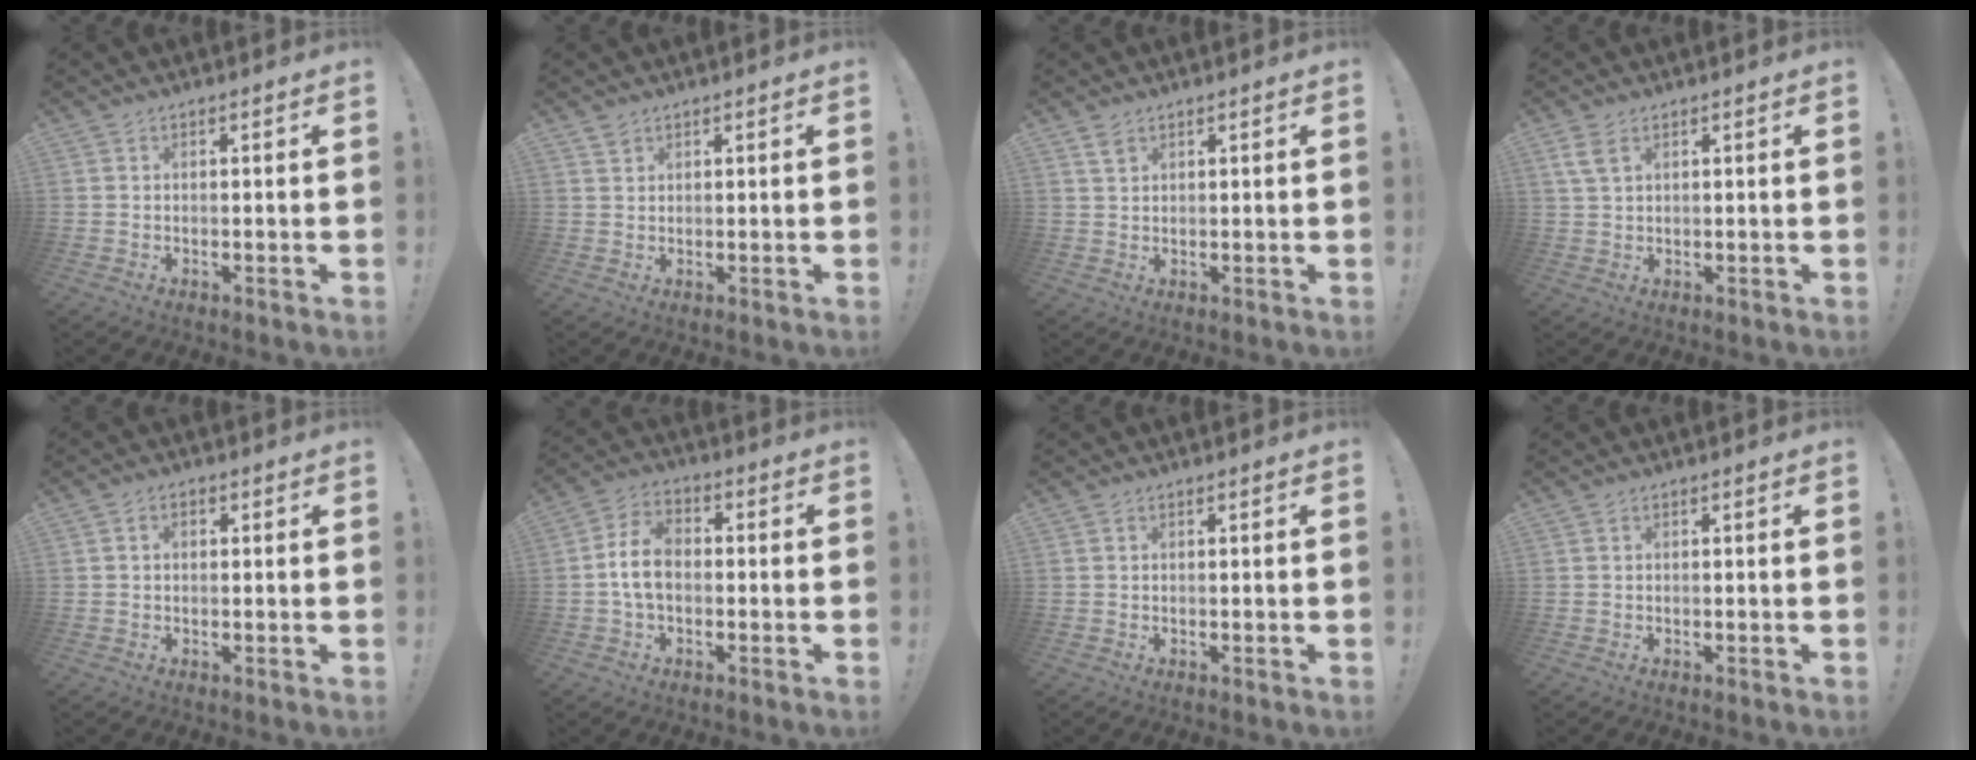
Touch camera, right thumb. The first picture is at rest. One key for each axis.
{"total": 1.6, "fx": 1.3, "fy": 0.8, "fz": 0.4, "tx": 0.003, "ty": -0.009, "tz": 0.023}
{"total": 2.3, "fx": 1.5, "fy": 1.1, "fz": 1.3, "tx": -0.016, "ty": -0.007, "tz": 0.027}
{"total": 4.4, "fx": 2.3, "fy": 2.3, "fz": 3.0, "tx": -0.058, "ty": -0.004, "tz": 0.045}
{"total": 1.7, "fx": 0.1, "fy": 1.3, "fz": 1.2, "tx": -0.018, "ty": 0.004, "tz": 0.001}
{"total": 8.9, "fx": -0.9, "fy": 5.9, "fz": 6.6, "tx": -0.135, "ty": 0.014, "tz": -0.013}
{"total": 0.0}
{"total": 0.0}